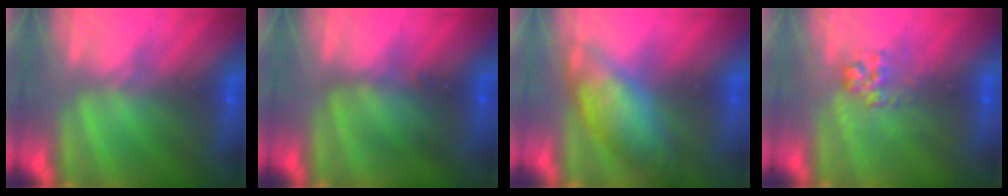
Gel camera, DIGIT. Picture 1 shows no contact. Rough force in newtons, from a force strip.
{"total": 2.4}
{"total": 6.1}
{"total": 2.7}